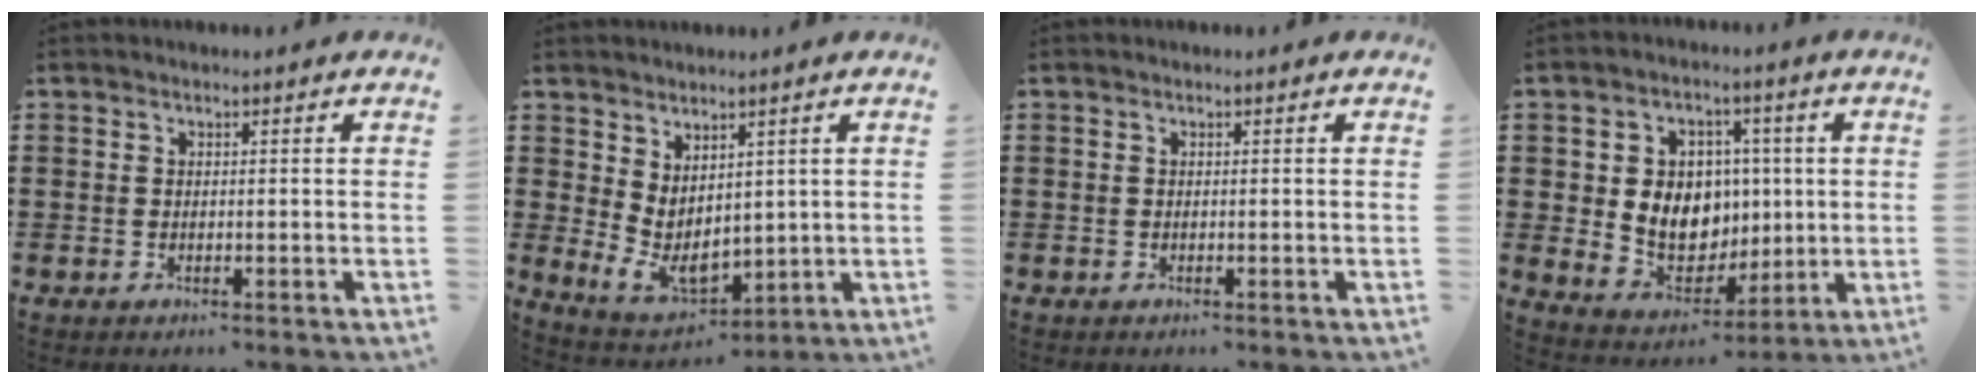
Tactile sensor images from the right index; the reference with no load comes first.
{"total": 5.2, "force": [1.6, 3.5, 3.5], "torque": [-0.093, -0.013, 0.031]}
{"total": 0.0}
{"total": 8.9, "force": [0.8, 7.5, 4.7], "torque": [-0.092, 0.012, 0.020]}